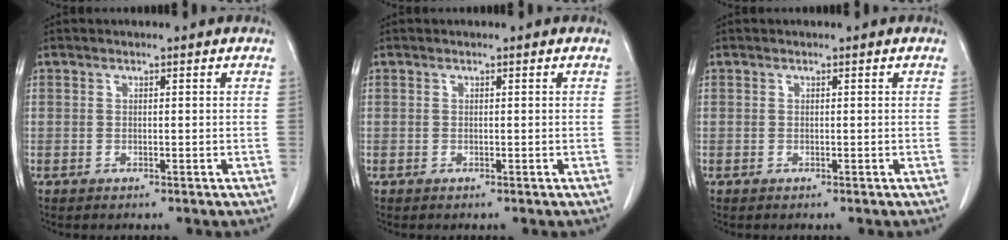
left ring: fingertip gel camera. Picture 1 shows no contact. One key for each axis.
{"total": 0.0}
{"total": 0.0}